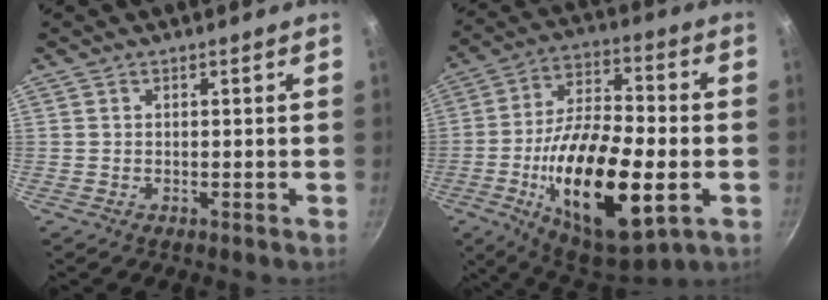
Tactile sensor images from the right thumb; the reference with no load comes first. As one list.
[{"total": 25.7, "force": [-6.3, 11.0, 22.4], "torque": [-0.376, 0.020, -0.100]}]